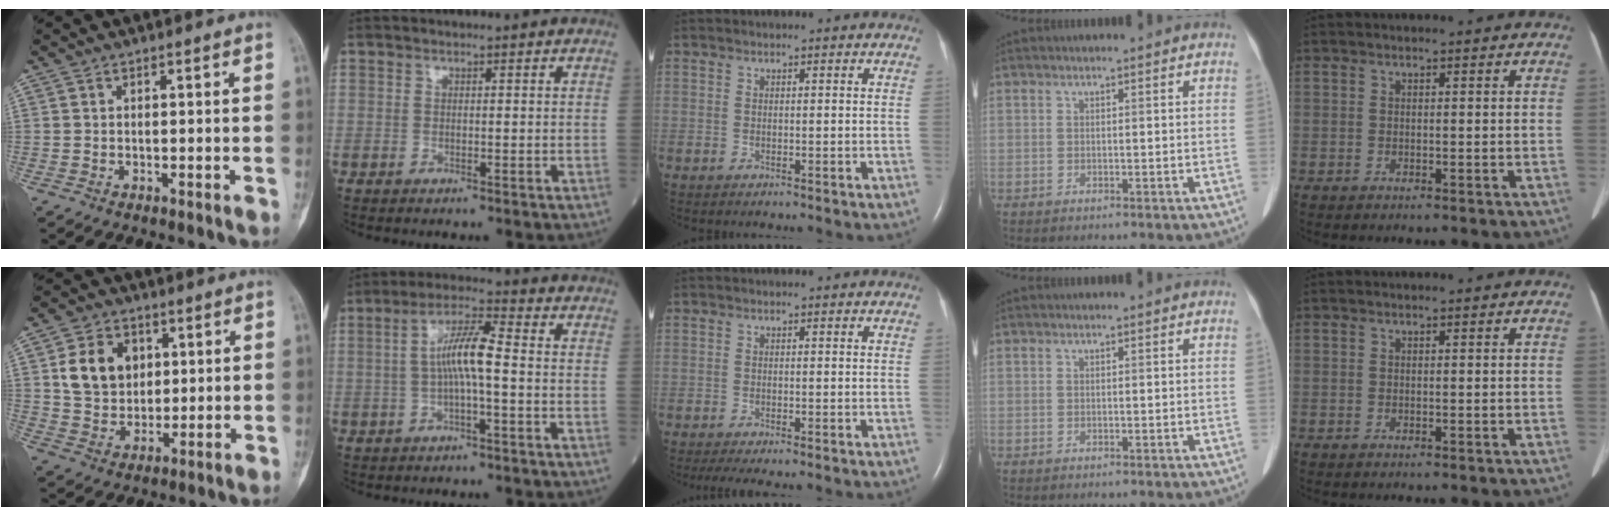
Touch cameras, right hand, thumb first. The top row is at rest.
{"thumb": {"total": 11.0, "force": [2.9, 8.6, 6.1], "torque": [-0.075, -0.006, 0.056]}, "index": {"total": 7.0, "force": [-0.4, 0.8, 6.9], "torque": [-0.132, 0.016, -0.012]}, "middle": {"total": 3.9, "force": [-3.1, 0.4, 2.3], "torque": [-0.037, -0.011, -0.047]}}